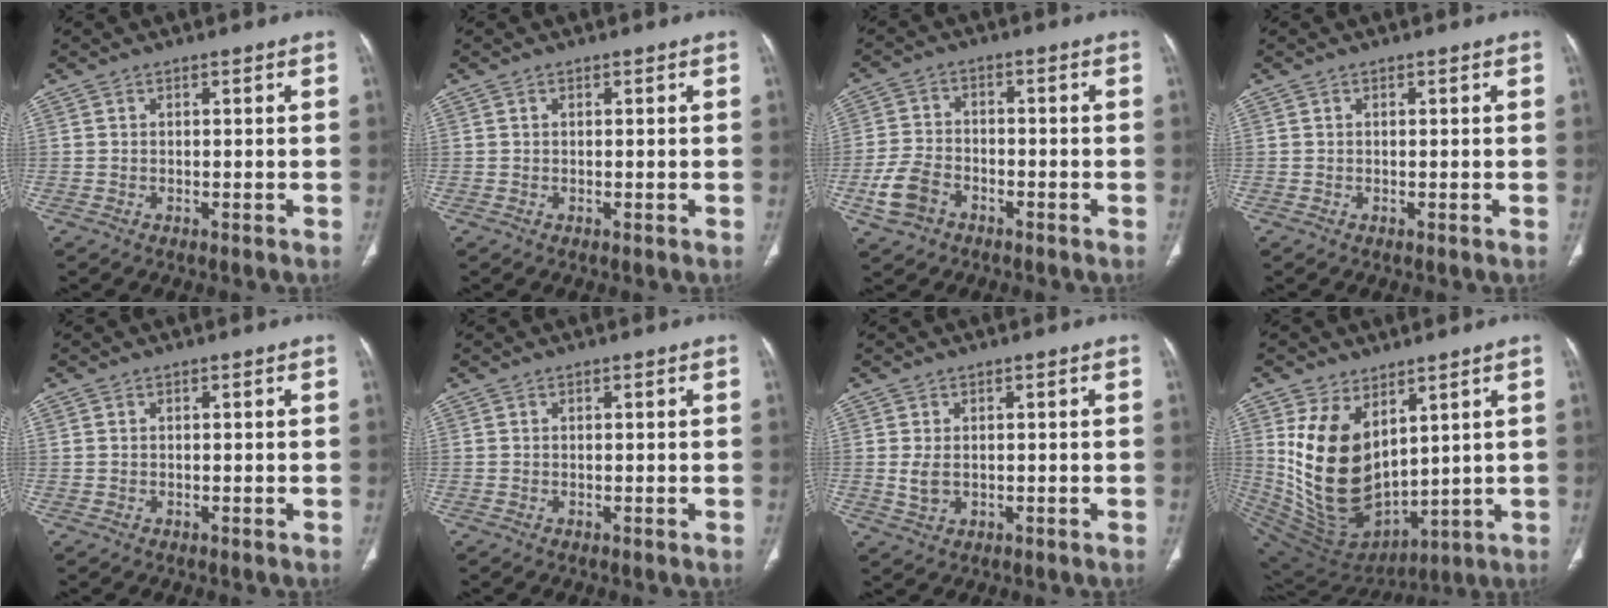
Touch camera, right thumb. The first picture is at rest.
{"total": 0.0}
{"total": 7.1, "force": [-3.4, 4.8, 3.9], "torque": [-0.082, 0.019, -0.063]}
{"total": 0.0}
{"total": 0.0}
{"total": 0.0}
{"total": 2.8, "force": [0.0, 1.9, 2.0], "torque": [-0.038, -0.004, 0.007]}
{"total": 18.2, "force": [5.2, 11.3, 13.3], "torque": [-0.211, -0.046, 0.132]}